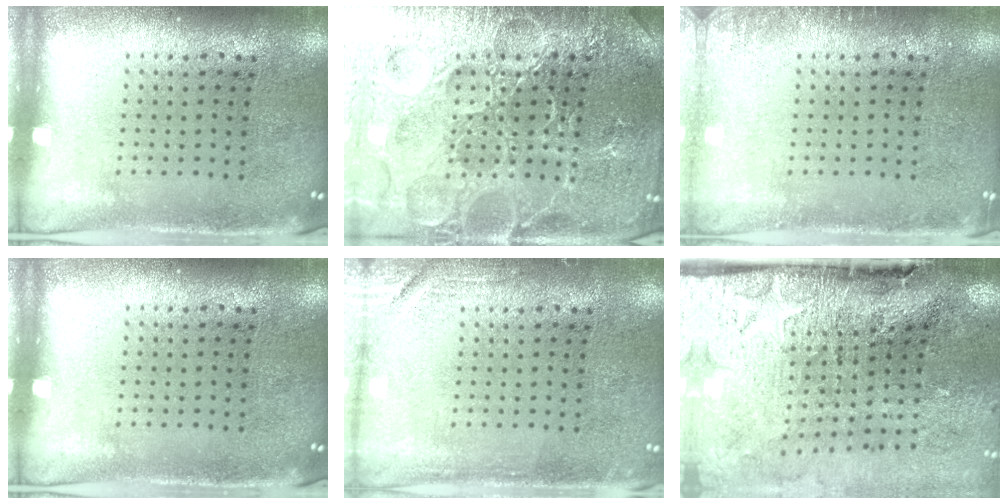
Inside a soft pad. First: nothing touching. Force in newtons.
{"total": 7.4, "press": 7.3, "slide": 1.0}
{"total": 1.1, "press": 1.1, "slide": 0.2}
{"total": 0.0}
{"total": 1.8, "press": 1.8, "slide": 0.3}
{"total": 5.0, "press": 4.0, "slide": 3.0}